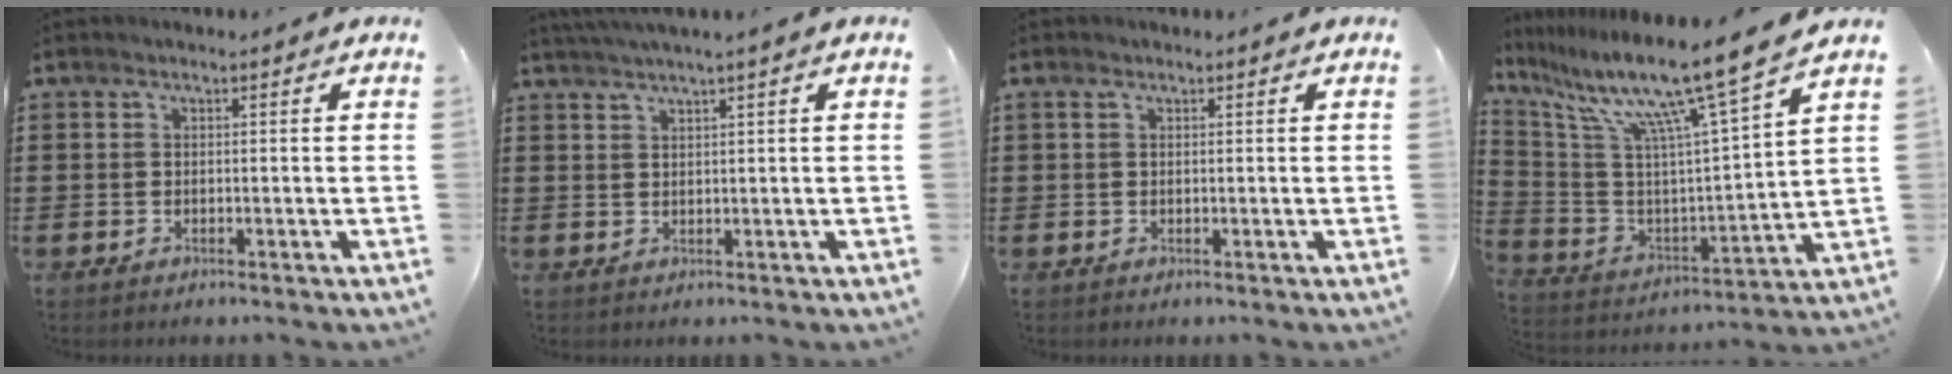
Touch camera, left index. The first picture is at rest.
{"total": 2.0, "force": [1.5, -0.6, 1.1], "torque": [-0.022, -0.001, 0.028]}
{"total": 0.6, "force": [0.4, 0.1, 0.4], "torque": [-0.009, 0.001, 0.008]}
{"total": 12.8, "force": [9.4, -0.8, 8.6], "torque": [-0.190, -0.066, 0.144]}